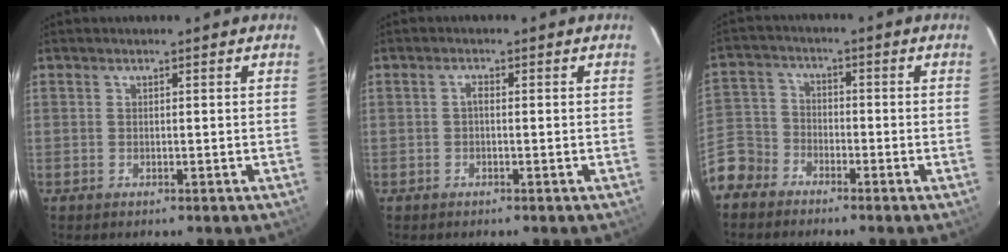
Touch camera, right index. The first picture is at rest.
{"total": 1.0, "force": [-0.3, 0.5, 0.8], "torque": [-0.014, 0.006, -0.006]}
{"total": 7.8, "force": [-5.4, 5.5, 1.4], "torque": [-0.044, 0.021, -0.115]}